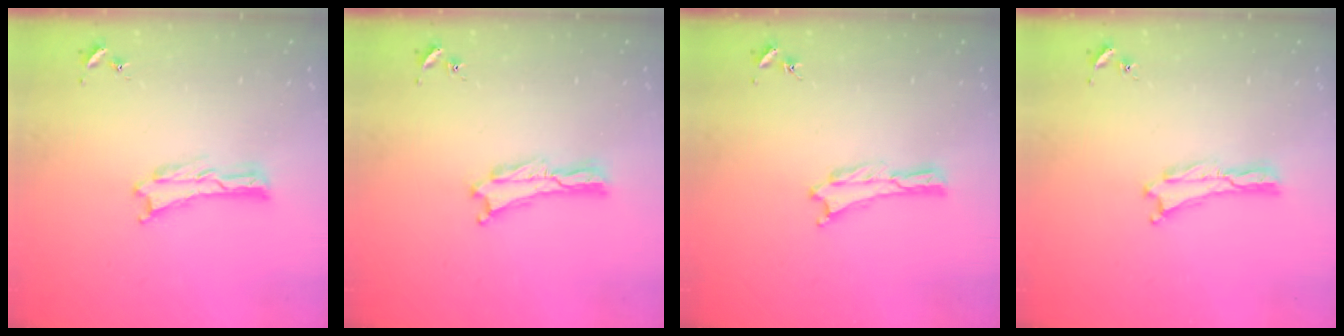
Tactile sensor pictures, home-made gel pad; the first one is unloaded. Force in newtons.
{"total": 0.0}
{"total": 0.0}
{"total": 0.0}